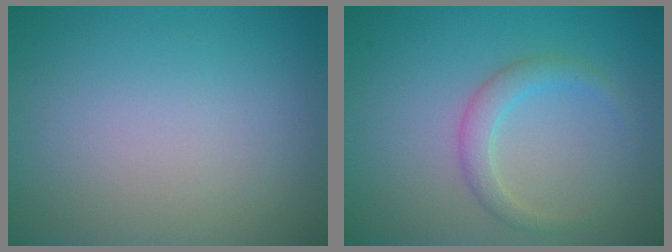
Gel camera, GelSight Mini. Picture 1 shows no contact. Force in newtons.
{"total": 2.0, "press": 2.0, "slide": 0.2}